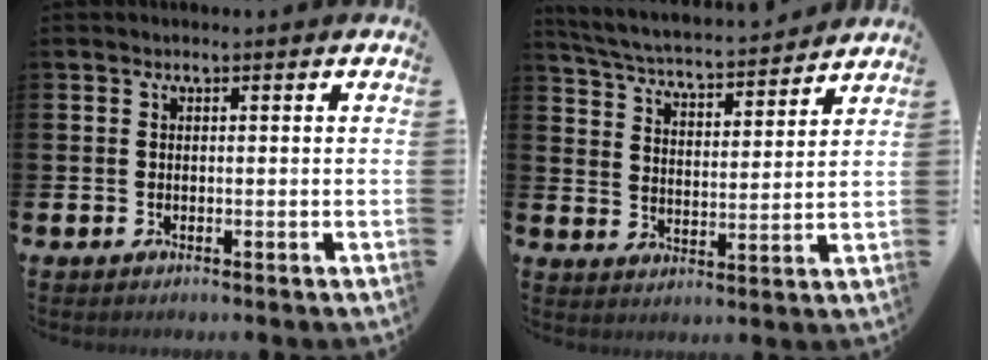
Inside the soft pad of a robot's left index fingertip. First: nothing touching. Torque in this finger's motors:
{"motor_torque": [0.56, -0.65, 0.48, 0.04]}